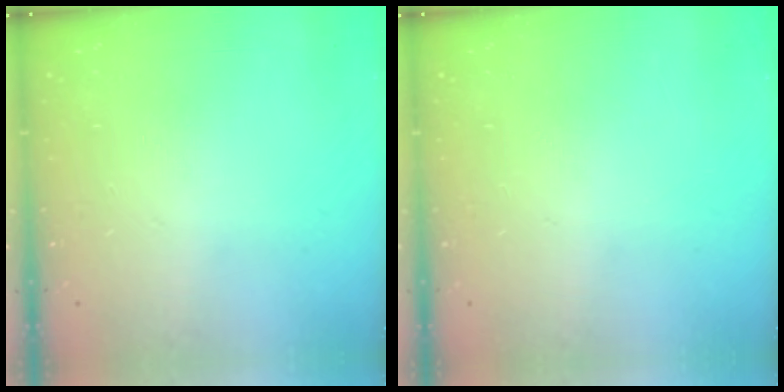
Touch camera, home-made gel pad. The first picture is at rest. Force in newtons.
{"total": 0.0}